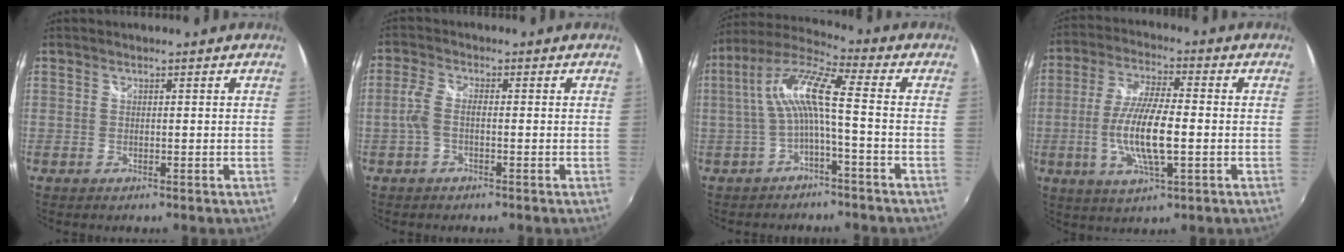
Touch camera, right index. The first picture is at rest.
{"total": 3.4, "force": [-0.9, 1.2, 3.0], "torque": [-0.068, 0.004, -0.020]}
{"total": 9.6, "force": [-1.3, 0.9, 9.5], "torque": [-0.200, 0.020, -0.024]}
{"total": 11.8, "force": [-2.2, 2.8, 11.3], "torque": [-0.227, -0.007, -0.044]}